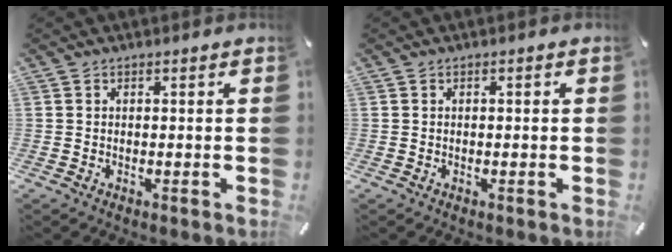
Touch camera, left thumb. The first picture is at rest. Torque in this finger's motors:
{"motor_torque": [-0.16, 0.13, 0.00, 0.00, -0.03]}